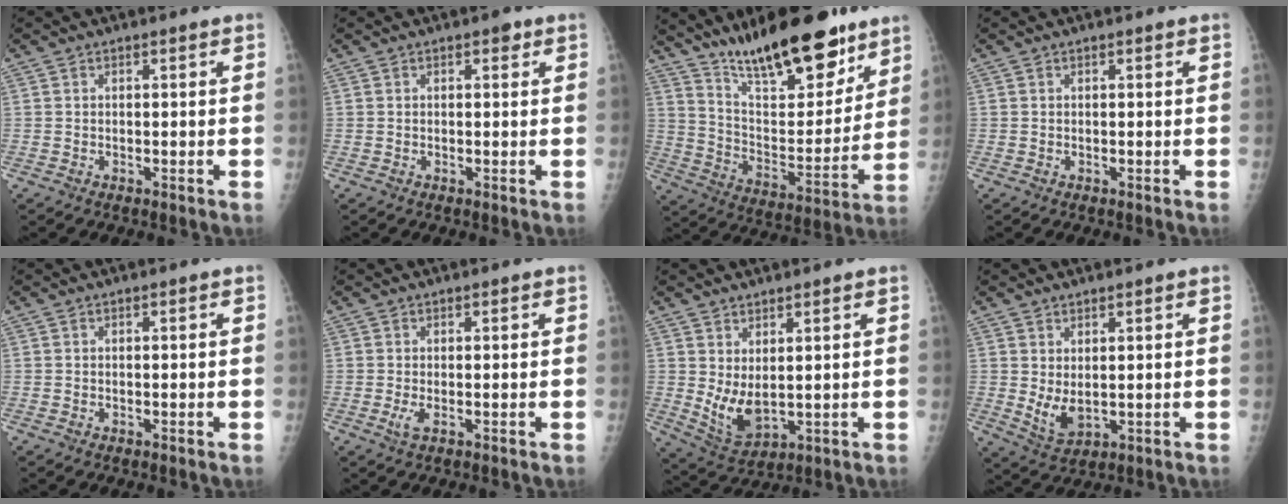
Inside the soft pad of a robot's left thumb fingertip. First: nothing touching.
{"total": 1.3, "force": [0.7, 0.7, 0.9], "torque": [-0.004, 0.000, 0.006]}
{"total": 23.0, "force": [16.7, 7.5, 13.9], "torque": [-0.175, -0.086, 0.277]}
{"total": 0.0}
{"total": 0.0}
{"total": 1.8, "force": [0.1, 0.7, 1.7], "torque": [-0.034, -0.005, 0.002]}
{"total": 7.3, "force": [1.8, 3.6, 6.1], "torque": [-0.108, -0.023, 0.050]}
{"total": 5.3, "force": [1.2, 2.8, 4.3], "torque": [-0.072, -0.017, 0.034]}